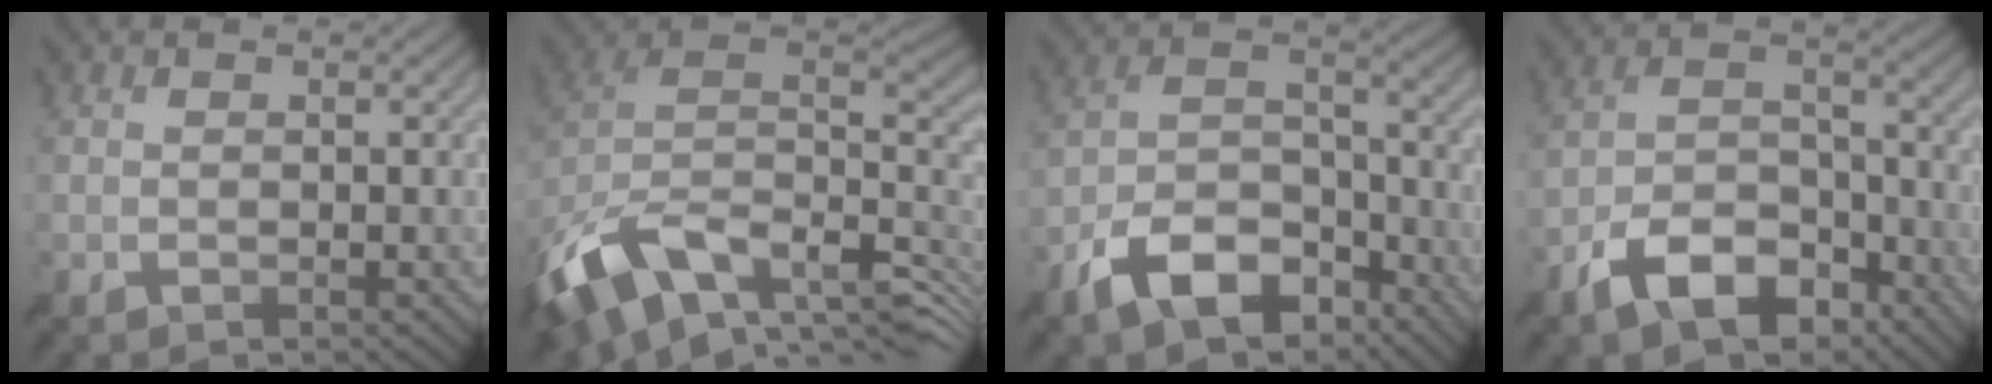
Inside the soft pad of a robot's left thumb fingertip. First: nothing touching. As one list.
[{"total": 17.3, "force": [-5.3, 11.0, 12.3], "torque": [-0.269, -0.034, -0.068]}, {"total": 10.7, "force": [-7.3, 4.9, 6.0], "torque": [-0.104, -0.001, -0.151]}, {"total": 9.5, "force": [-6.4, 4.4, 5.4], "torque": [-0.092, -0.003, -0.133]}]